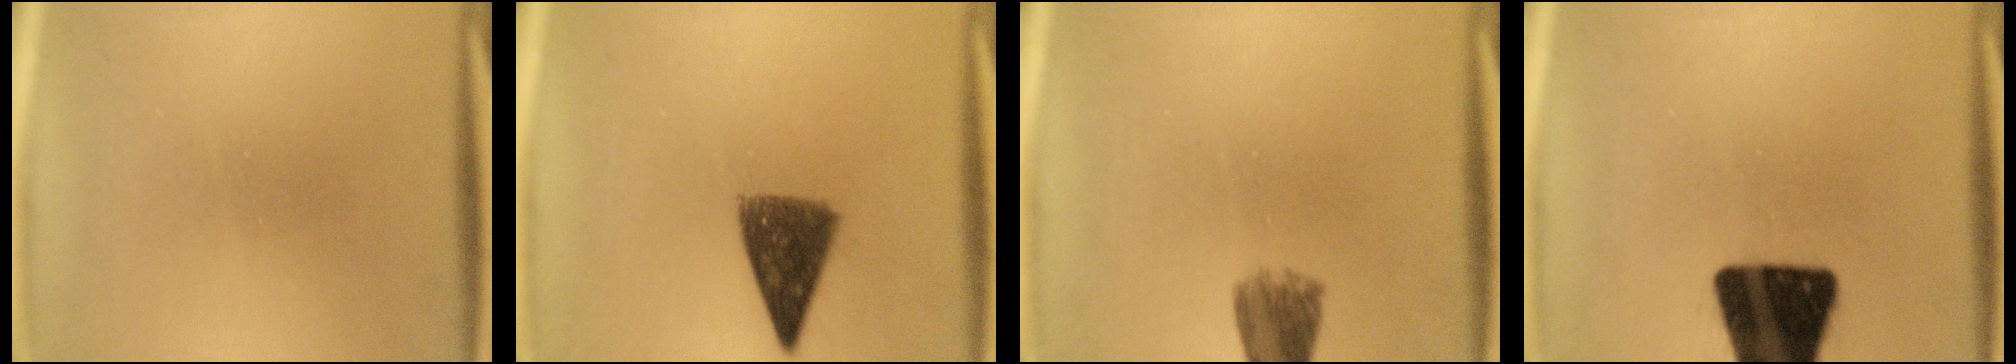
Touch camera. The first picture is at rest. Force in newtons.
{"total": 8.4}
{"total": 4.6}
{"total": 19.3}